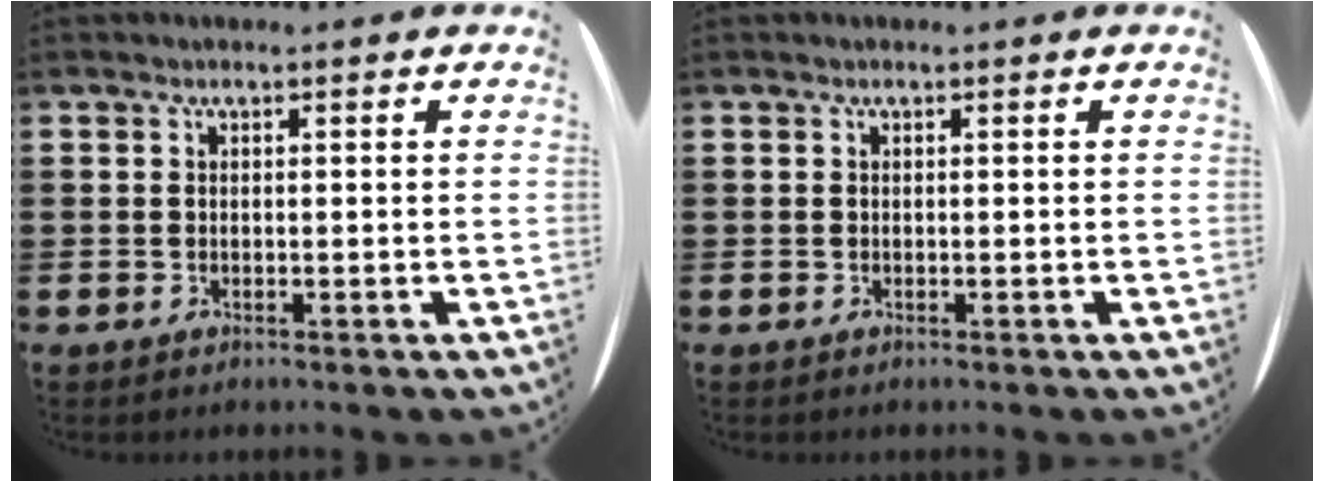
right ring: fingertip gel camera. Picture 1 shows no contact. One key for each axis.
{"total": 0.0}